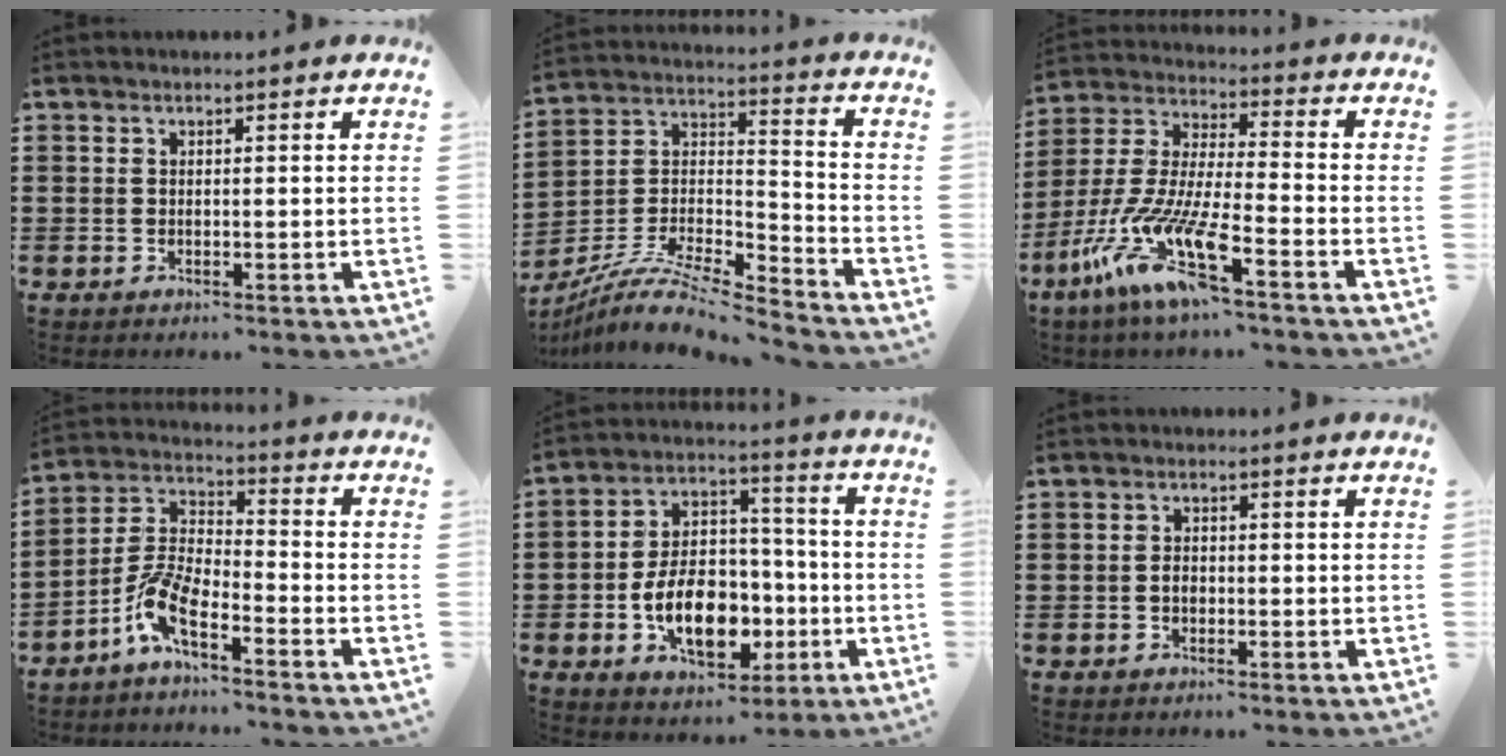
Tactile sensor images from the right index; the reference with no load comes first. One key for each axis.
{"total": 10.5, "fx": -9.1, "fy": 2.0, "fz": 5.0, "tx": -0.102, "ty": 0.015, "tz": -0.183}
{"total": 13.0, "fx": -8.9, "fy": 0.8, "fz": 9.4, "tx": -0.230, "ty": -0.026, "tz": -0.183}
{"total": 7.4, "fx": -5.3, "fy": 1.8, "fz": 4.8, "tx": -0.129, "ty": -0.011, "tz": -0.111}
{"total": 12.1, "fx": -3.5, "fy": 7.7, "fz": 8.7, "tx": -0.155, "ty": 0.006, "tz": -0.059}
{"total": 1.7, "fx": -0.5, "fy": 1.2, "fz": 1.2, "tx": -0.025, "ty": 0.002, "tz": -0.010}